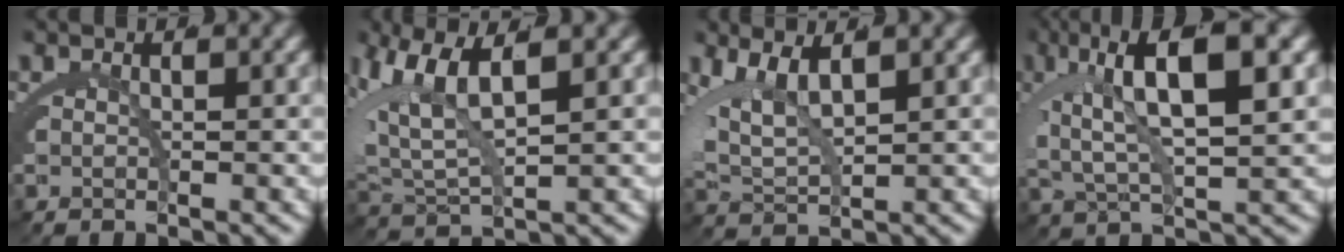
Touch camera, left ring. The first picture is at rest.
{"total": 6.6, "force": [2.0, 3.8, 5.0], "torque": [-0.132, -0.013, 0.045]}
{"total": 6.6, "force": [1.3, 4.7, 4.5], "torque": [-0.115, -0.012, 0.026]}
{"total": 8.9, "force": [2.5, 3.3, 7.9], "torque": [-0.148, 0.003, 0.048]}